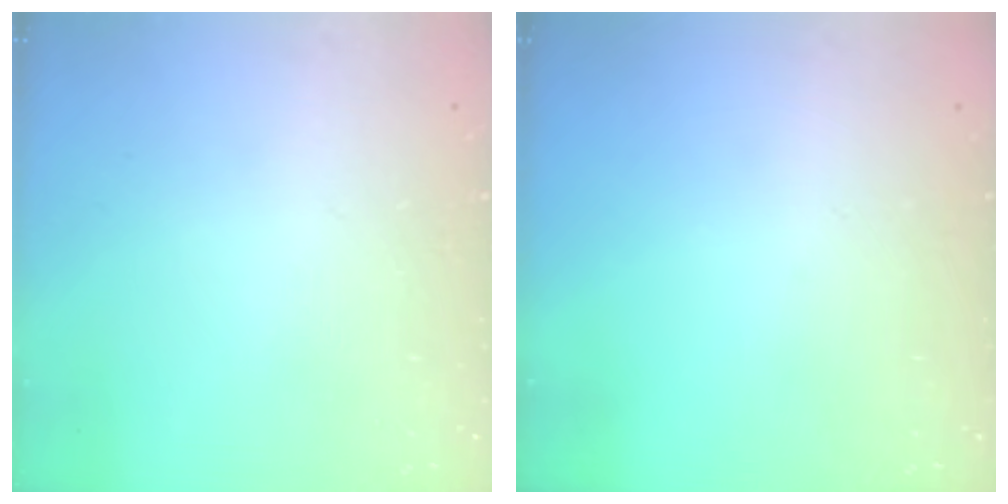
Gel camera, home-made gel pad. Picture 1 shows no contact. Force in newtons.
{"total": 0.0}